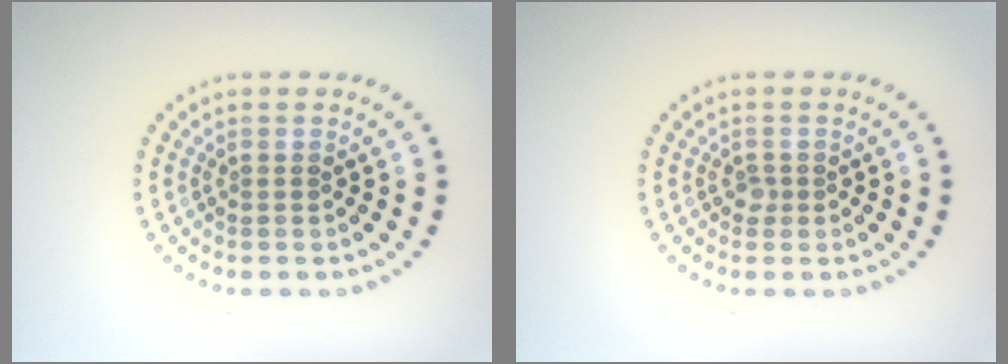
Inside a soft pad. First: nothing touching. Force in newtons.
{"total": 0.8, "press": 0.5, "slide": 0.6}